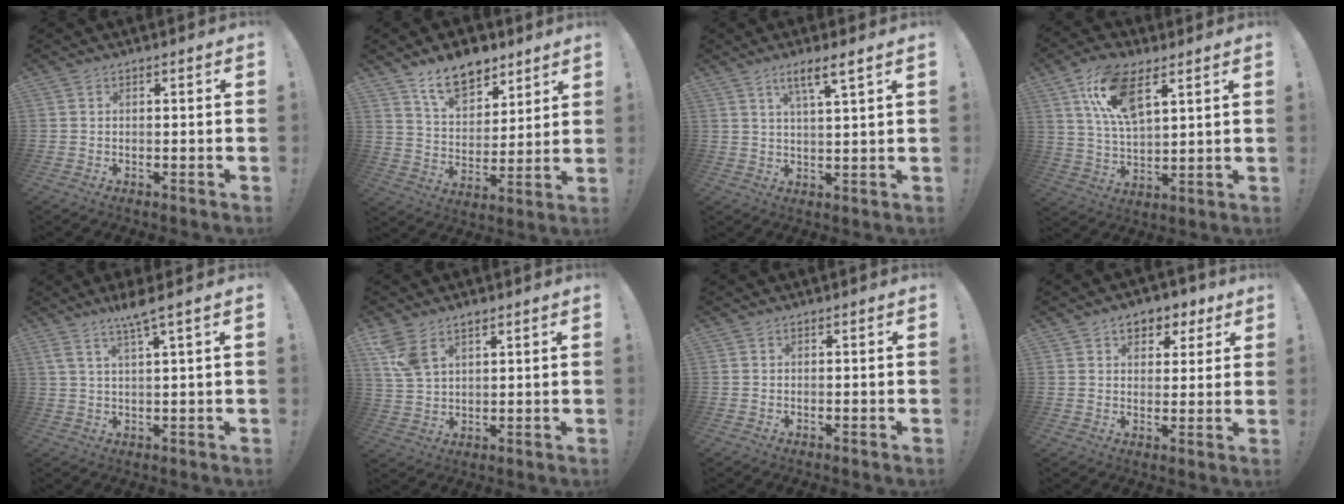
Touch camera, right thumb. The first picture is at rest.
{"total": 13.2, "force": [9.5, 7.2, 5.7], "torque": [-0.092, -0.057, 0.177]}
{"total": 5.9, "force": [3.8, -0.1, 4.5], "torque": [-0.080, -0.013, 0.059]}
{"total": 14.4, "force": [7.5, 6.3, 10.5], "torque": [-0.207, -0.014, 0.138]}
{"total": 6.3, "force": [4.3, -0.7, 4.6], "torque": [-0.098, -0.014, 0.072]}
{"total": 7.1, "force": [4.5, 3.8, 4.0], "torque": [-0.077, -0.013, 0.090]}
{"total": 0.0}
{"total": 7.0, "force": [3.8, 5.1, 3.0], "torque": [-0.036, -0.014, 0.070]}